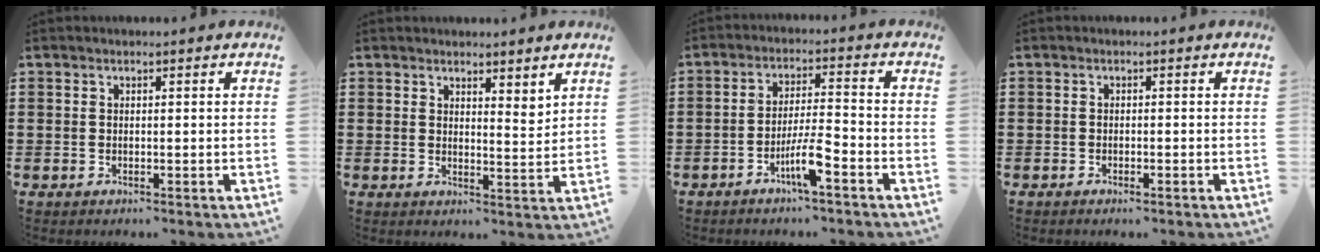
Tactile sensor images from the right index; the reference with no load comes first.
{"total": 3.1, "force": [2.9, 0.7, 0.5], "torque": [-0.009, -0.004, 0.054]}
{"total": 6.0, "force": [-3.4, 0.7, 4.9], "torque": [-0.100, -0.005, -0.065]}
{"total": 0.8, "force": [-0.7, 0.3, 0.2], "torque": [-0.007, -0.001, -0.015]}